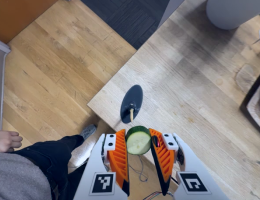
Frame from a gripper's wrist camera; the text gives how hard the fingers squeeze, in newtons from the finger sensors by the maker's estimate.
{"total": 8.7, "left": 8.9, "right": 8.5}